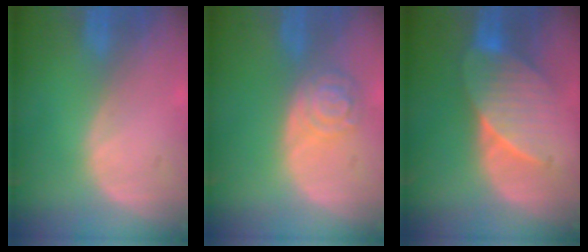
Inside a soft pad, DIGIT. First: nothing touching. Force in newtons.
{"total": 5.3, "press": 4.8, "slide": 2.3}
{"total": 7.5, "press": 7.4, "slide": 1.0}